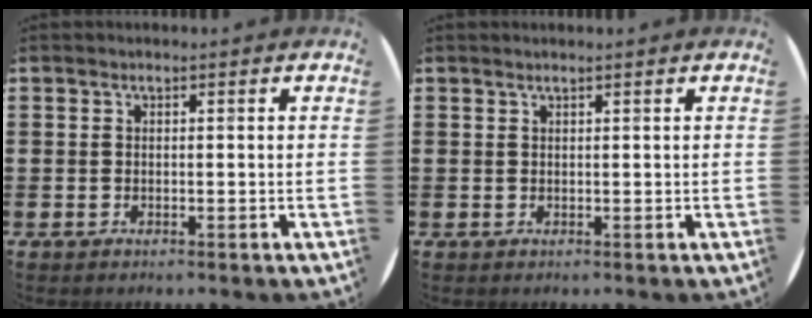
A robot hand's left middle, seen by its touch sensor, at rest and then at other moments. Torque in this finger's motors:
{"motor_torque": [0.58, -0.95, 0.02, -0.01]}